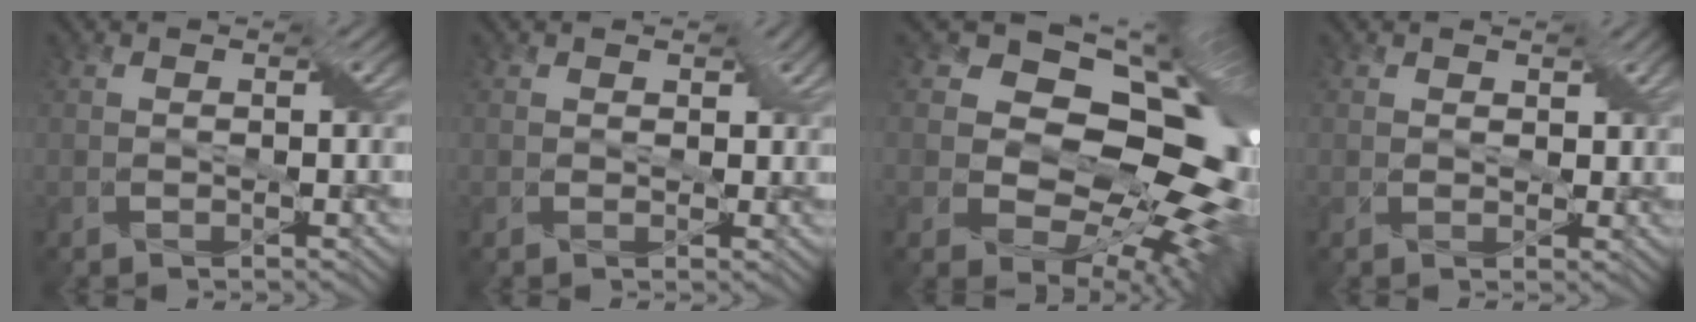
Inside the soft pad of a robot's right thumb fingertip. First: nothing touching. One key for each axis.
{"total": 1.9, "fx": 0.7, "fy": 1.5, "fz": 0.8, "tx": -0.007, "ty": 0.006, "tz": 0.003}
{"total": 17.1, "fx": 3.0, "fy": 11.8, "fz": 11.9, "tx": -0.161, "ty": 0.007, "tz": 0.062}
{"total": 1.3, "fx": 0.8, "fy": 1.0, "fz": 0.3, "tx": -0.003, "ty": 0.004, "tz": 0.006}